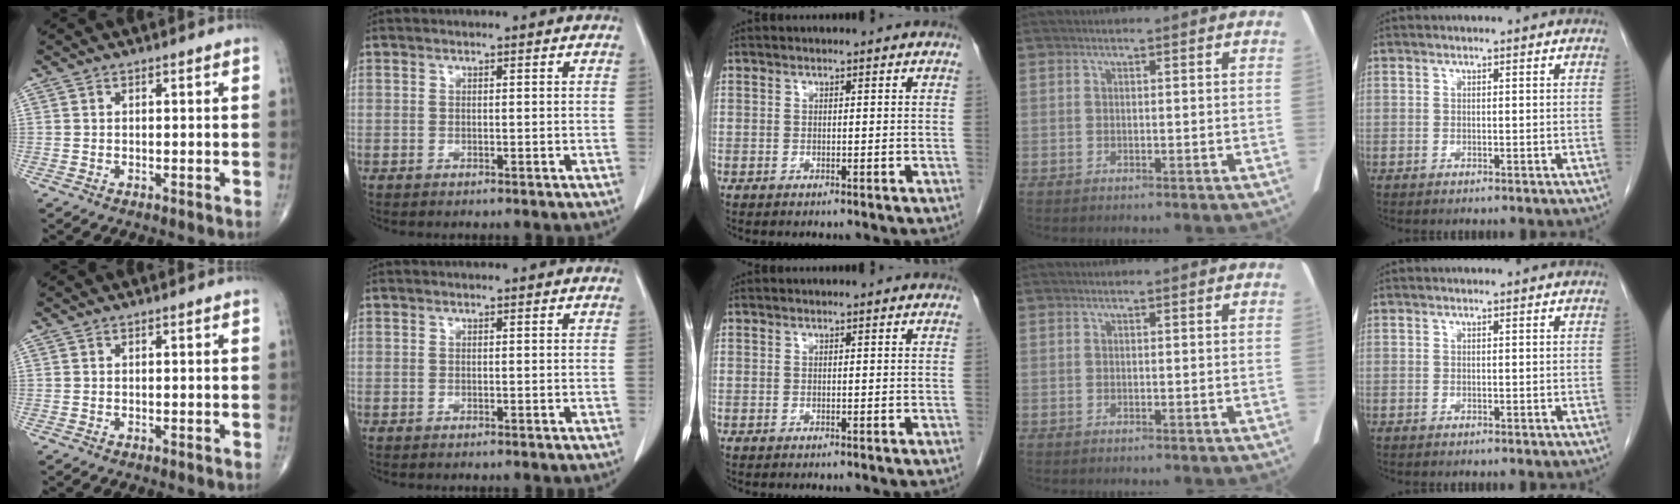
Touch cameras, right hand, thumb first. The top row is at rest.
{}